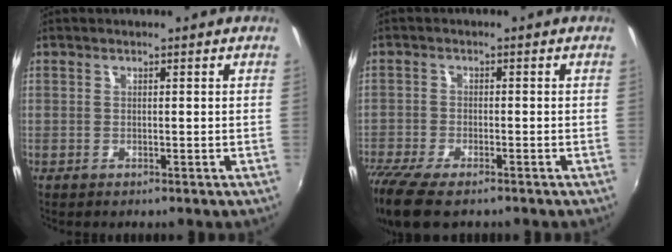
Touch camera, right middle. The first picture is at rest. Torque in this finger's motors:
{"motor_torque": [1.30, -0.84, 0.32, 0.20]}